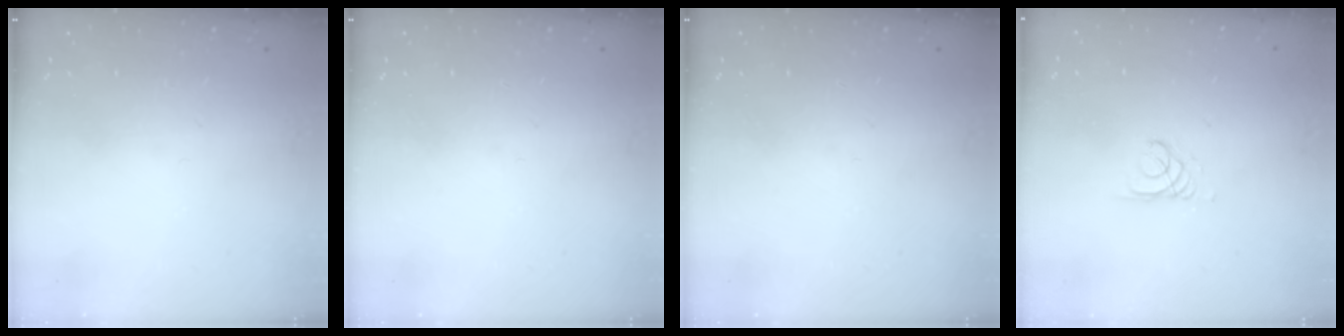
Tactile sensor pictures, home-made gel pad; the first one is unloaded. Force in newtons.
{"total": 0.0}
{"total": 0.0}
{"total": 1.3, "press": 1.3, "slide": 0.1}